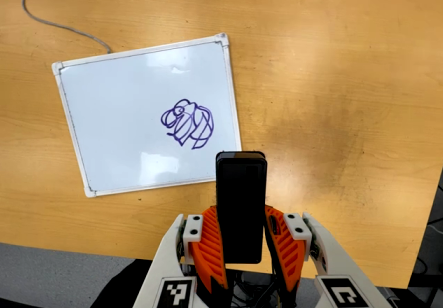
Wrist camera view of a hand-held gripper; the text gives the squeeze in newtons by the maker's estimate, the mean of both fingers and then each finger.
{"total": 5.8, "left": 4.1, "right": 7.5}